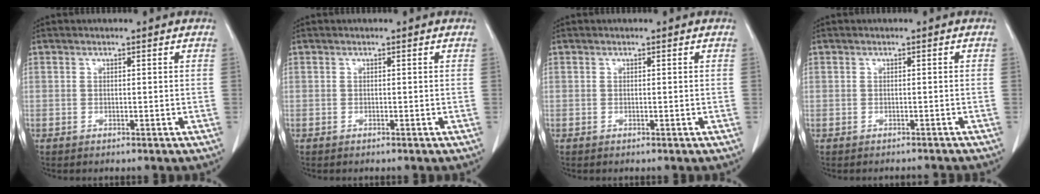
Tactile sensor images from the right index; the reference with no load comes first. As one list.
[{"total": 0.0}, {"total": 0.0}, {"total": 2.5, "force": [-2.1, 1.3, 0.0], "torque": [0.001, 0.005, -0.031]}]